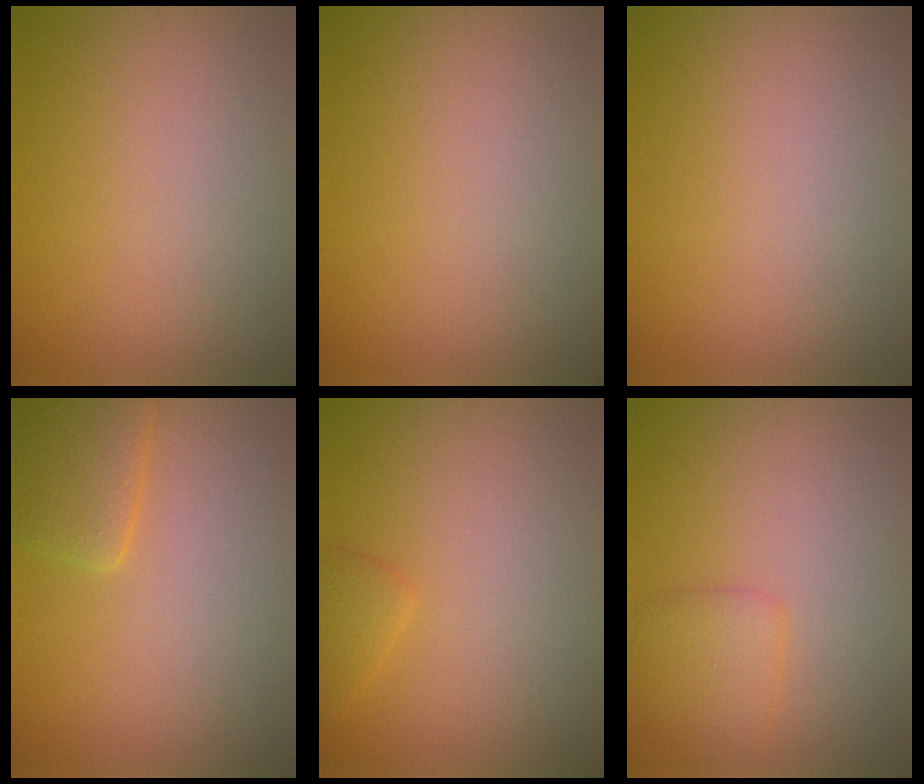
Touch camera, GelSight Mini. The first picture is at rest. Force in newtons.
{"total": 0.0}
{"total": 0.0}
{"total": 3.2, "press": 3.2, "slide": 0.3}
{"total": 1.4, "press": 1.4, "slide": 0.1}
{"total": 2.1, "press": 2.1, "slide": 0.1}